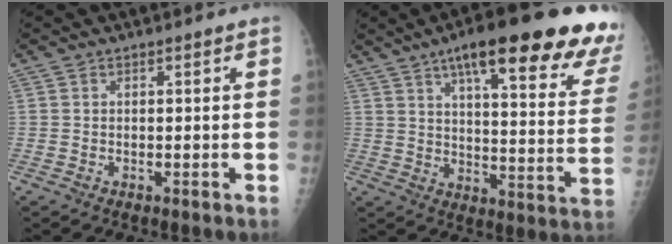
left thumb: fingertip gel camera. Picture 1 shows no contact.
{"total": 26.8, "force": [17.5, 5.3, 19.6], "torque": [-0.238, -0.050, 0.229]}